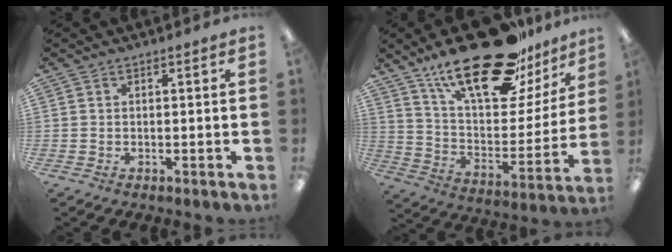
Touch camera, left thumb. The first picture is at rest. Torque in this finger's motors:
{"motor_torque": [2.32, 2.32, 1.42, -1.35, 0.09]}